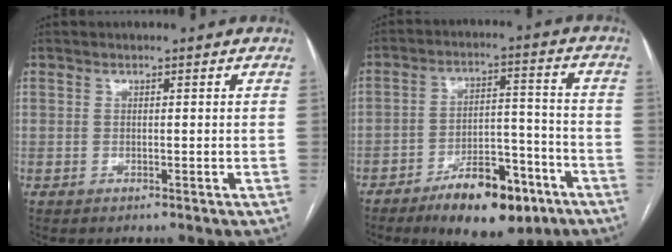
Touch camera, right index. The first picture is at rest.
{"total": 13.1, "force": [-8.2, 5.0, 8.9], "torque": [-0.127, 0.017, -0.123]}